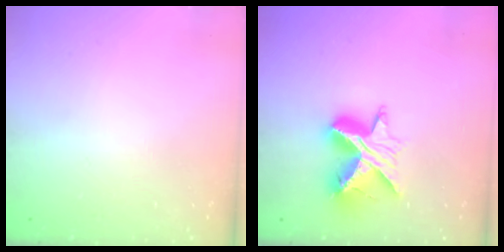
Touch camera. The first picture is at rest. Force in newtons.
{"total": 11.0, "press": 11.0, "slide": 0.8}